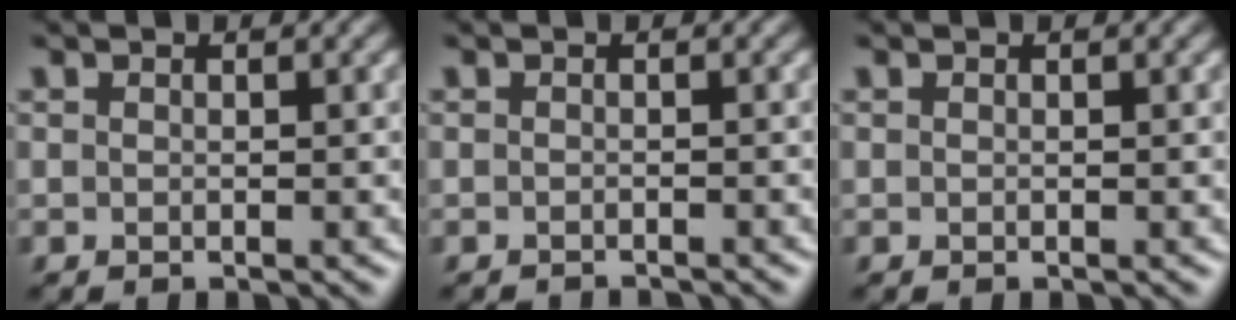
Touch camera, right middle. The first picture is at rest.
{"total": 1.8, "force": [-1.7, 0.2, 0.4], "torque": [0.006, -0.006, -0.024]}
{"total": 0.0}